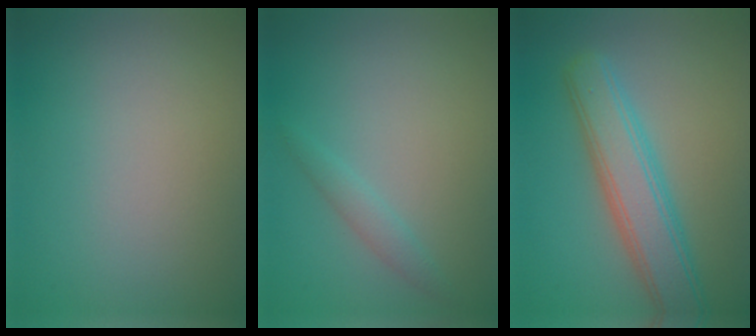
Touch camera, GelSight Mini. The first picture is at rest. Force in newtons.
{"total": 1.3, "press": 1.3, "slide": 0.0}
{"total": 5.6, "press": 5.6, "slide": 0.1}